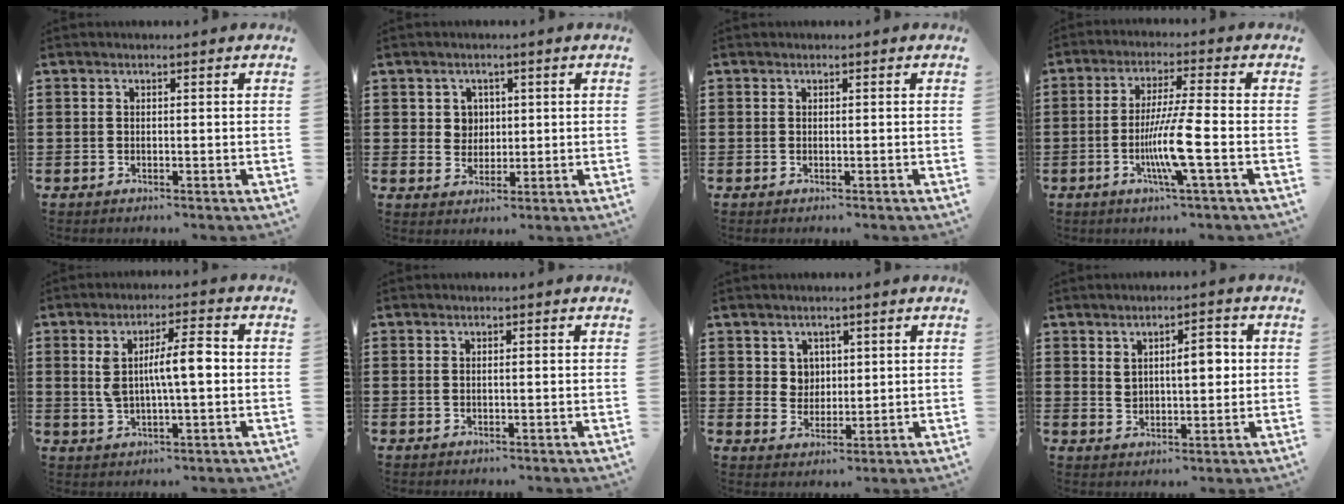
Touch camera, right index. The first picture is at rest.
{"total": 2.9, "force": [1.0, 2.6, 0.9], "torque": [-0.029, 0.008, 0.018]}
{"total": 0.0}
{"total": 8.6, "force": [-2.7, -0.1, 8.2], "torque": [-0.163, -0.021, -0.055]}
{"total": 7.7, "force": [0.7, 2.1, 7.4], "torque": [-0.128, 0.004, 0.008]}
{"total": 0.8, "force": [0.1, 0.1, 0.8], "torque": [-0.016, 0.000, 0.001]}
{"total": 3.5, "force": [2.0, 2.7, 0.8], "torque": [-0.029, 0.009, 0.038]}
{"total": 4.8, "force": [1.3, 2.3, 4.1], "torque": [-0.068, 0.002, 0.016]}